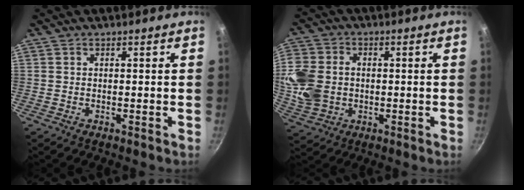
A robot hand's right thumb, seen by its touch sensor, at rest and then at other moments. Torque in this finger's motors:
{"motor_torque": [0.13, 0.14, 0.64, 0.39, 0.24]}